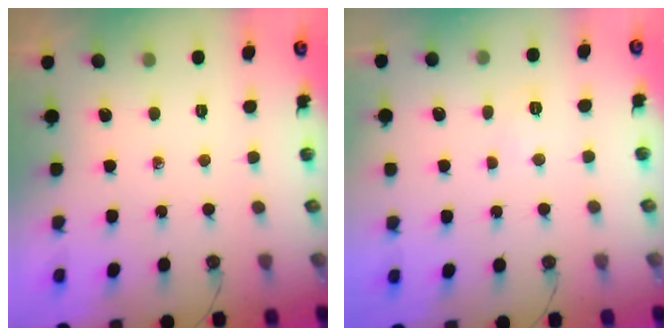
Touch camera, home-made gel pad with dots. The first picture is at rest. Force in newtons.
{"total": 3.1, "press": 3.0, "slide": 0.6}